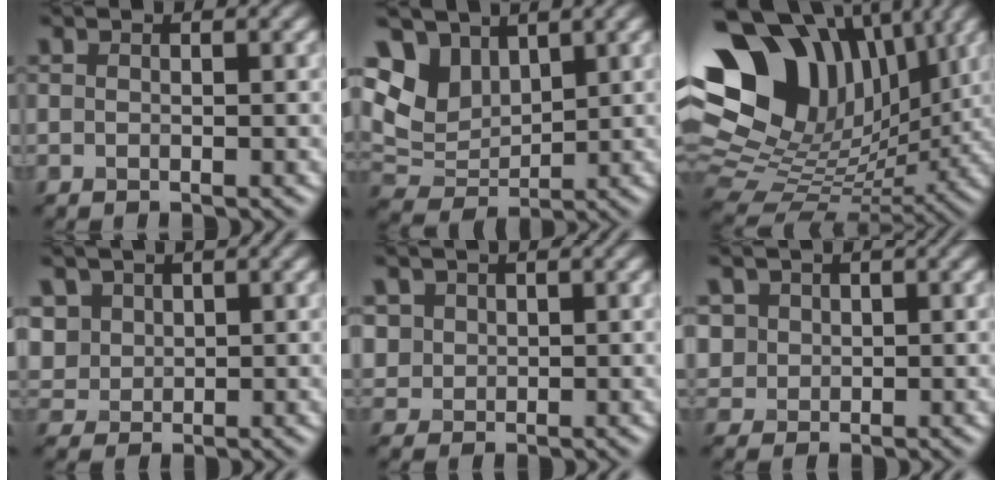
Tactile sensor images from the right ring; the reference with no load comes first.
{"total": 4.6, "force": [3.5, 2.7, 1.3], "torque": [-0.042, 0.009, 0.075]}
{"total": 15.5, "force": [5.7, 11.0, 9.3], "torque": [-0.210, 0.018, 0.131]}
{"total": 2.6, "force": [1.7, 2.0, 0.0], "torque": [-0.033, 0.009, 0.060]}
{"total": 1.6, "force": [1.0, 1.1, -0.6], "torque": [-0.007, 0.006, 0.046]}
{"total": 1.9, "force": [1.2, 1.4, -0.4], "torque": [-0.014, 0.008, 0.049]}